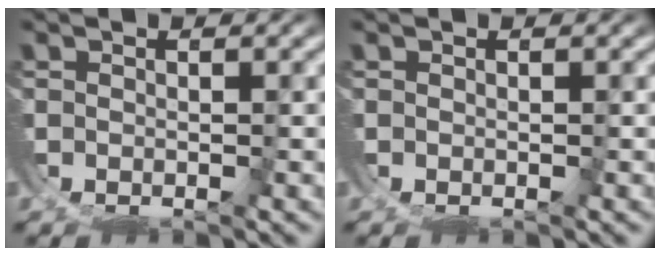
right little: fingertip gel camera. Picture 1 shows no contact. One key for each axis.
{"total": 0.0}